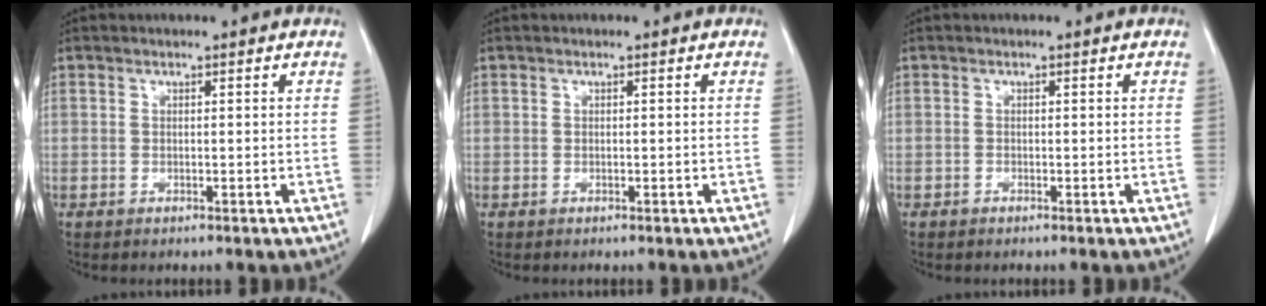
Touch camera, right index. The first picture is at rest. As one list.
[{"total": 0.0}, {"total": 0.0}]